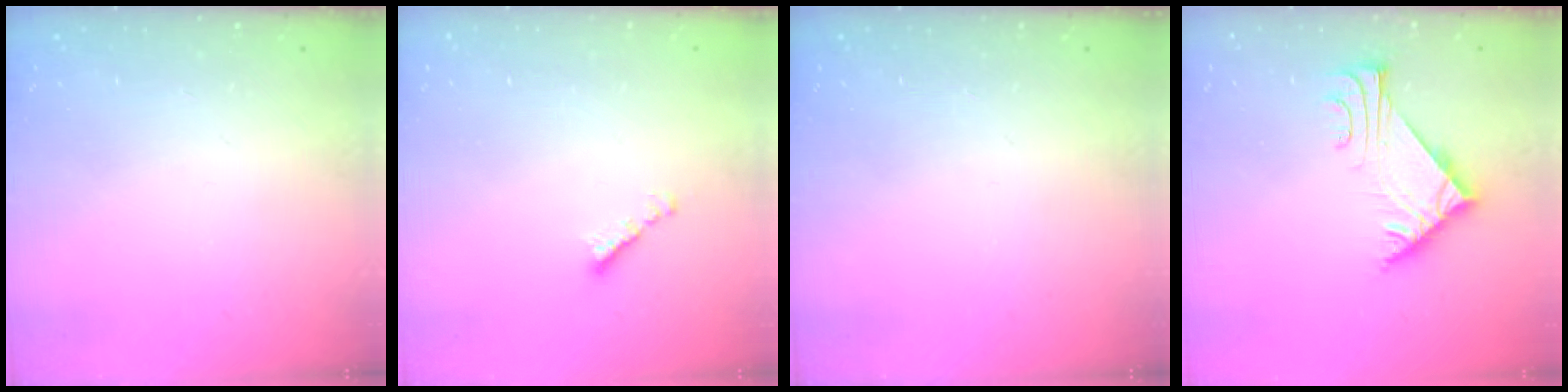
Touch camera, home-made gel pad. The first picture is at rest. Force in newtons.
{"total": 2.1, "press": 2.0, "slide": 0.7}
{"total": 0.0}
{"total": 5.7, "press": 5.6, "slide": 0.7}